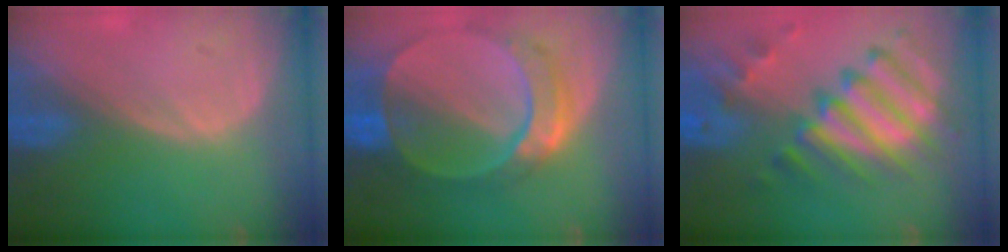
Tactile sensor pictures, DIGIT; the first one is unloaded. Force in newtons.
{"total": 9.5, "press": 8.3, "slide": 4.4}
{"total": 11.4, "press": 9.9, "slide": 5.7}